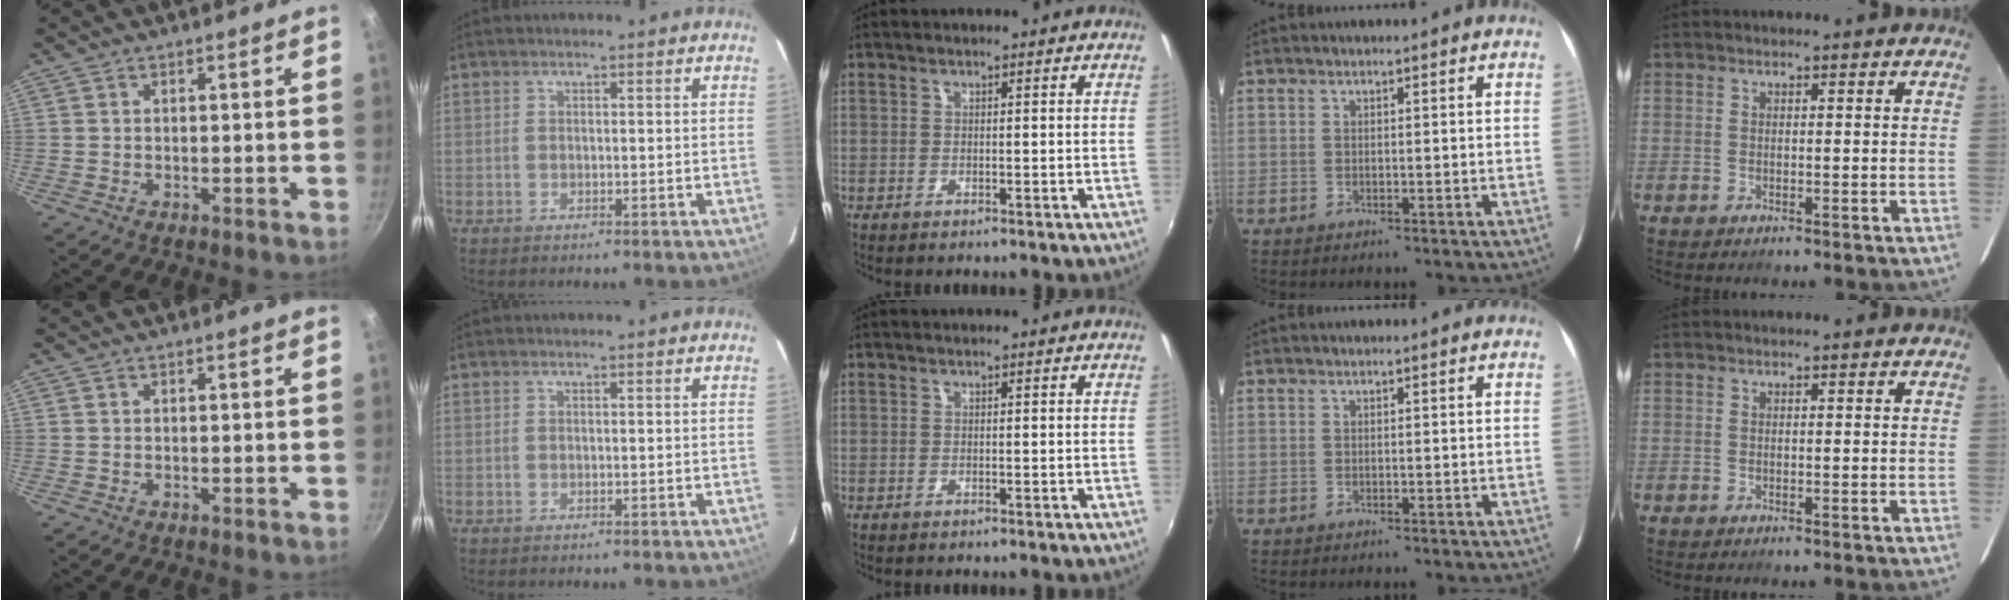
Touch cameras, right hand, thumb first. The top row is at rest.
{}